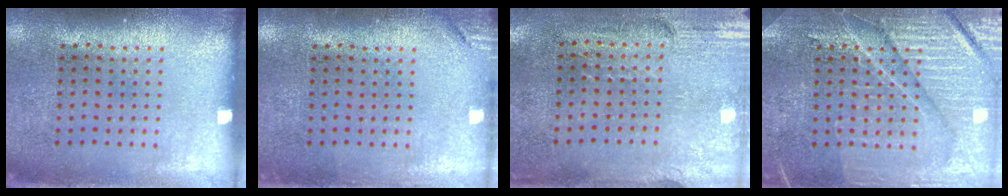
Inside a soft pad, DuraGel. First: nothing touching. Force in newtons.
{"total": 1.3, "press": 1.2, "slide": 0.3}
{"total": 2.9, "press": 2.5, "slide": 1.5}
{"total": 6.1, "press": 6.0, "slide": 0.8}